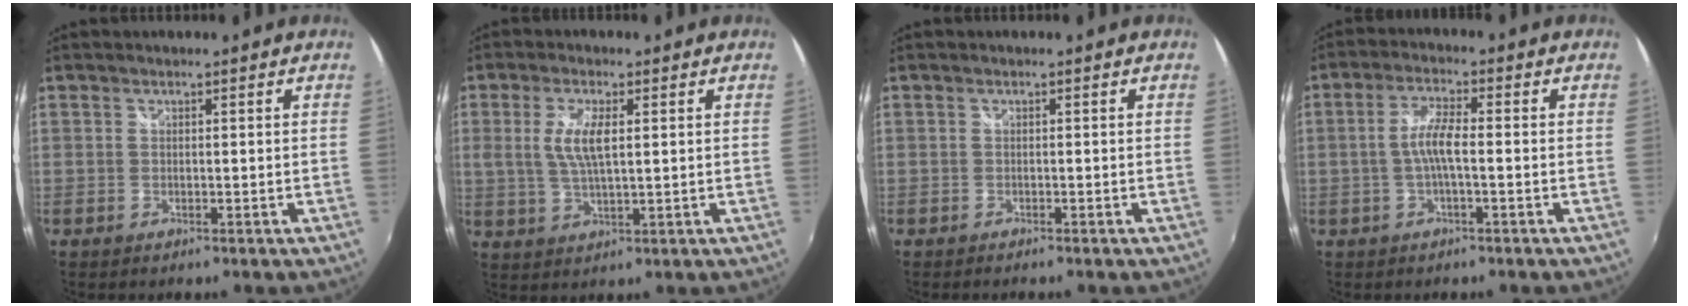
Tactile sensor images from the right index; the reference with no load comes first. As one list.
[{"total": 6.2, "force": [1.2, 1.9, 5.8], "torque": [-0.119, 0.000, 0.025]}, {"total": 0.7, "force": [-0.6, 0.1, 0.3], "torque": [-0.006, -0.004, -0.012]}, {"total": 4.8, "force": [-0.8, 0.8, 4.6], "torque": [-0.096, 0.007, -0.016]}]